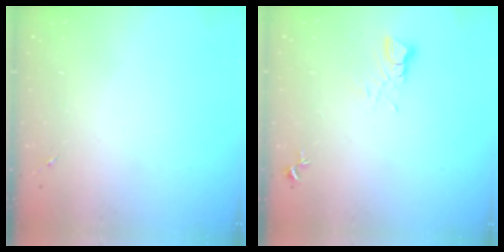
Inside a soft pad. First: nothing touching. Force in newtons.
{"total": 3.5, "press": 3.4, "slide": 0.3}